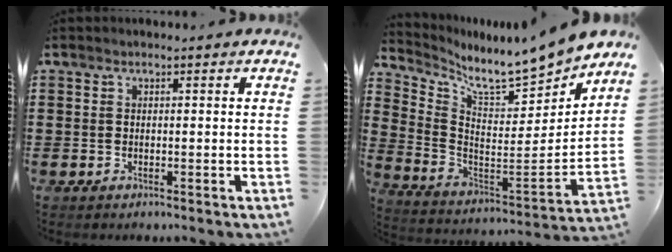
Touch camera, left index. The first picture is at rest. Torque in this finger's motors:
{"motor_torque": [1.05, -0.69, 0.39, 0.11]}